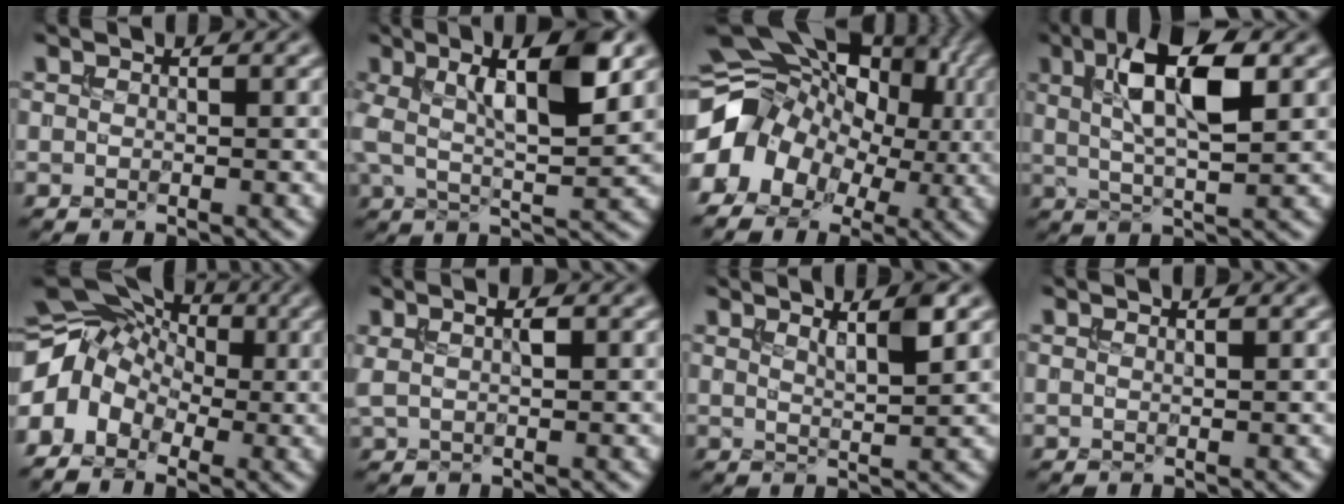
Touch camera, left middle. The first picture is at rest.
{"total": 8.2, "force": [2.1, 2.3, 7.6], "torque": [-0.133, 0.009, 0.032]}
{"total": 10.9, "force": [-1.0, 8.9, 6.1], "torque": [-0.096, 0.004, -0.028]}
{"total": 7.6, "force": [2.0, 2.5, 6.9], "torque": [-0.119, 0.009, 0.036]}
{"total": 7.1, "force": [-1.0, 5.6, 4.4], "torque": [-0.066, 0.024, -0.030]}
{"total": 1.7, "force": [0.4, 0.5, 1.5], "torque": [-0.027, 0.003, 0.012]}
{"total": 3.5, "force": [2.1, 0.7, 2.8], "torque": [-0.032, 0.007, 0.030]}
{"total": 1.3, "force": [0.9, 0.3, 0.9], "torque": [-0.008, 0.000, 0.008]}